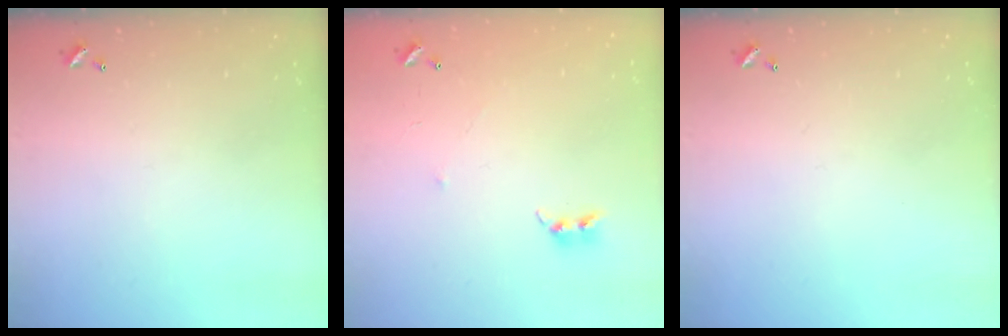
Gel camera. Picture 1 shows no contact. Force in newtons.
{"total": 6.4, "press": 6.4, "slide": 0.6}
{"total": 0.0}